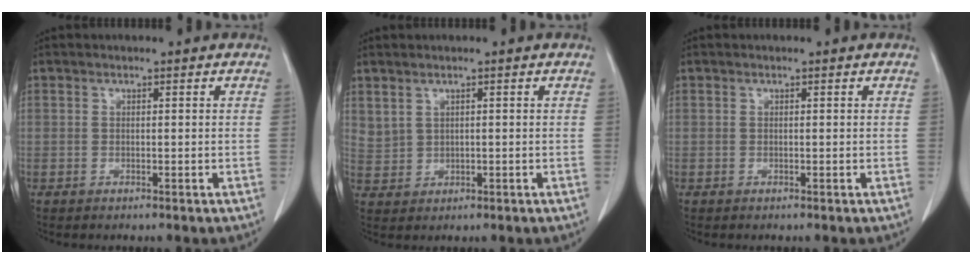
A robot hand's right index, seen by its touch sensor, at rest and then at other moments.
{"total": 2.3, "force": [1.6, 1.4, 0.8], "torque": [-0.019, -0.001, 0.041]}
{"total": 0.0}